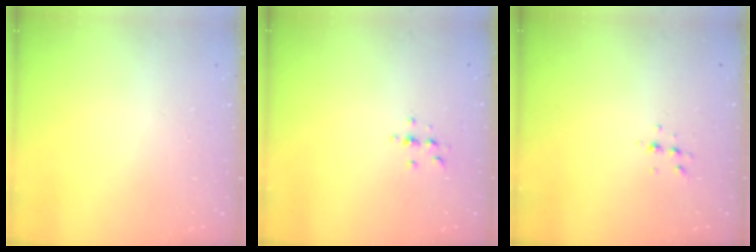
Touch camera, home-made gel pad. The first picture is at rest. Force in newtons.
{"total": 2.2, "press": 2.1, "slide": 0.2}
{"total": 3.9, "press": 3.8, "slide": 1.2}